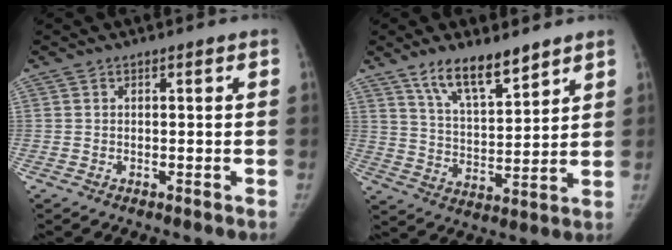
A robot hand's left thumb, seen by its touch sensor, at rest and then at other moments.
{"total": 11.3, "force": [8.2, 3.7, 6.8], "torque": [-0.099, -0.054, 0.154]}